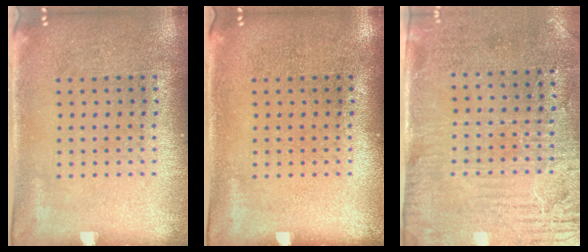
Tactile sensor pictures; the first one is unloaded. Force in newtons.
{"total": 0.0}
{"total": 3.3, "press": 2.7, "slide": 1.8}